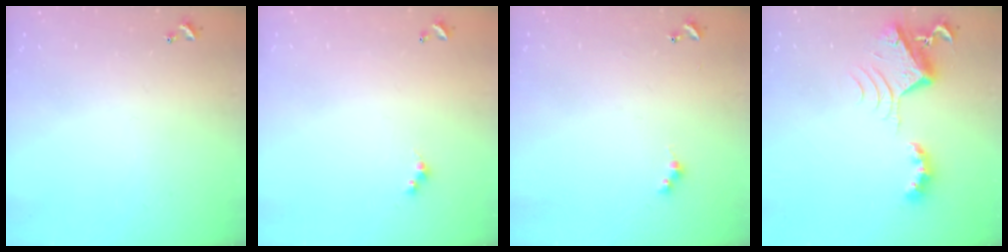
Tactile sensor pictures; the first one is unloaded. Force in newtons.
{"total": 1.5, "press": 1.4, "slide": 0.3}
{"total": 2.6, "press": 2.6, "slide": 0.5}
{"total": 7.2, "press": 7.1, "slide": 0.9}